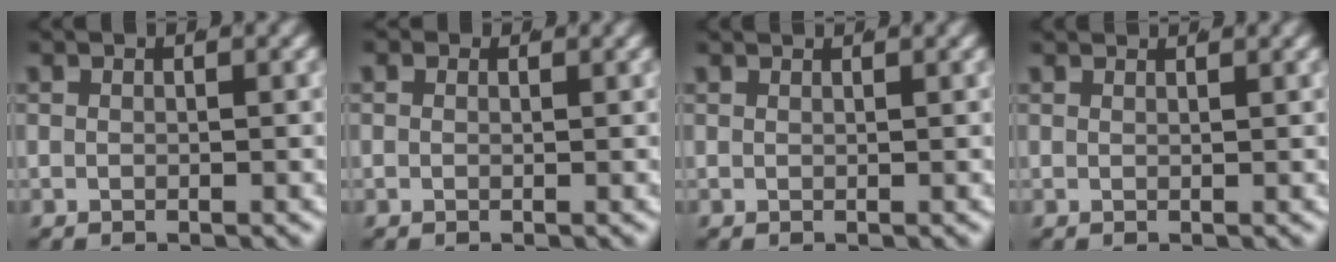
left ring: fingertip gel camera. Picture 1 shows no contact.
{"total": 0.6, "force": [0.3, 0.4, 0.2], "torque": [0.000, -0.004, 0.005]}
{"total": 0.9, "force": [0.8, -0.5, 0.0], "torque": [0.008, -0.001, 0.014]}
{"total": 1.2, "force": [1.1, -0.5, 0.1], "torque": [0.009, -0.002, 0.018]}